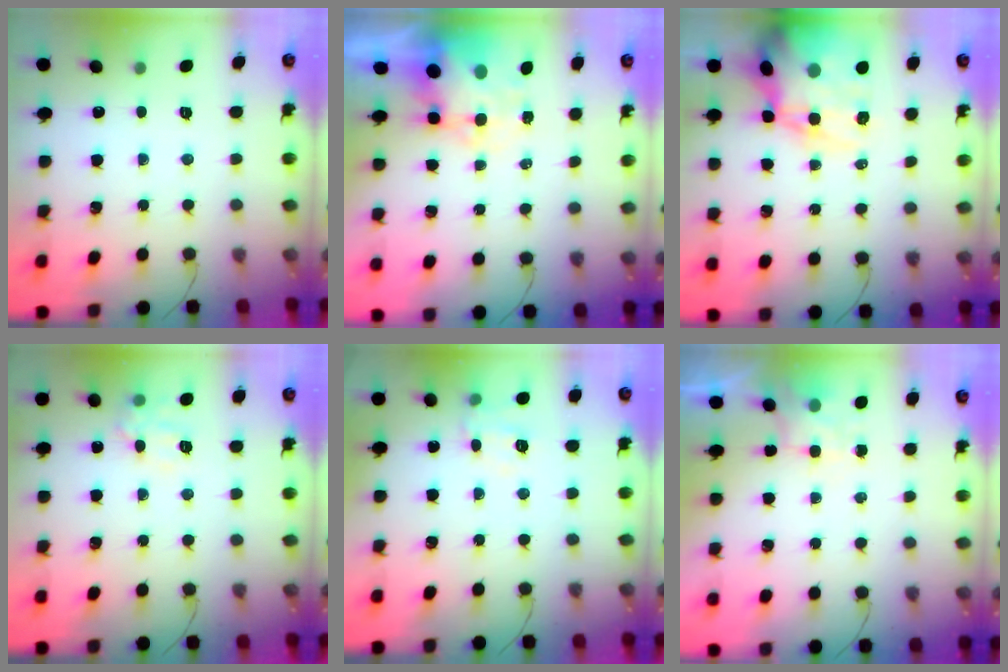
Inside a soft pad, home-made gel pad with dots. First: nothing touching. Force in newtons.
{"total": 9.2, "press": 9.0, "slide": 2.1}
{"total": 17.3, "press": 16.7, "slide": 4.4}
{"total": 10.2, "press": 10.1, "slide": 0.8}
{"total": 7.0, "press": 6.9, "slide": 0.7}
{"total": 1.9, "press": 1.6, "slide": 1.0}